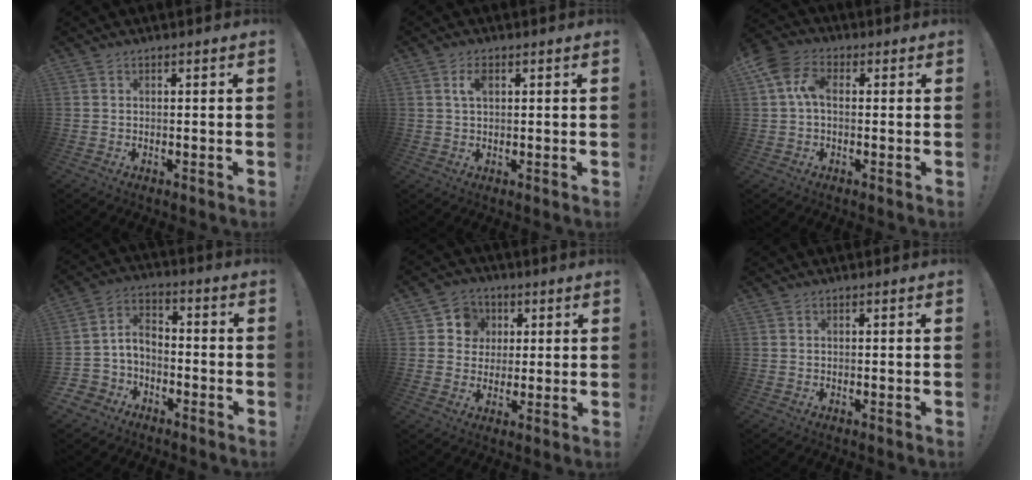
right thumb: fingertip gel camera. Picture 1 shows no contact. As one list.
[{"total": 3.2, "force": [1.1, 1.7, 2.5], "torque": [-0.052, 0.006, 0.018]}, {"total": 8.3, "force": [1.2, 5.3, 6.3], "torque": [-0.137, 0.009, 0.024]}, {"total": 6.2, "force": [-3.2, 5.0, 1.9], "torque": [-0.049, 0.018, -0.061]}, {"total": 7.8, "force": [1.5, 7.5, 1.8], "torque": [-0.024, 0.001, 0.031]}, {"total": 0.0}]